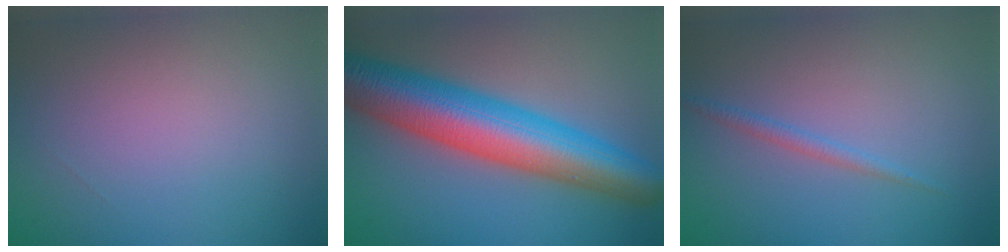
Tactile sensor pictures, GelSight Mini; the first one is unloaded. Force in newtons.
{"total": 11.0, "press": 11.0, "slide": 0.1}
{"total": 1.1, "press": 1.1, "slide": 0.0}